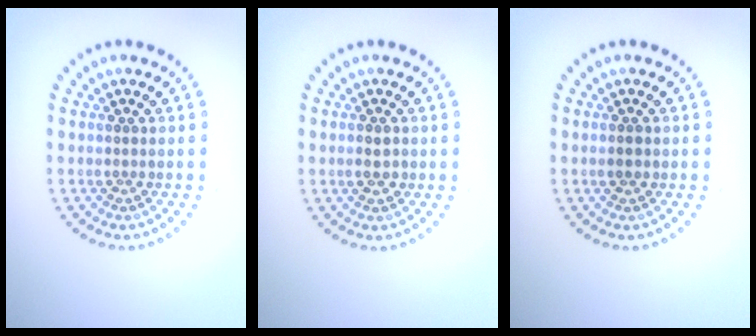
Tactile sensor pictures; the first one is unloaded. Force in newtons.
{"total": 1.4, "press": 1.4, "slide": 0.1}
{"total": 1.0, "press": 0.9, "slide": 0.3}